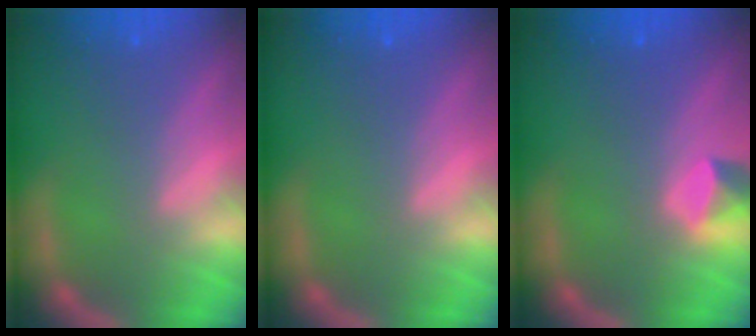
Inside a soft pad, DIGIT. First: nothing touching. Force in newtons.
{"total": 0.0}
{"total": 1.9}